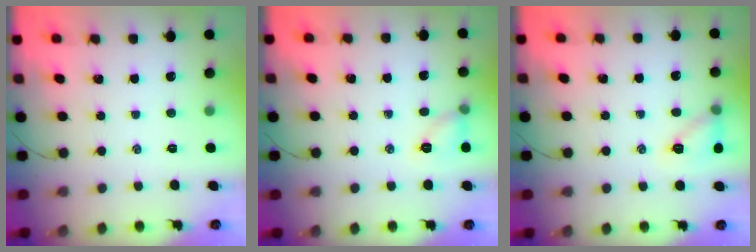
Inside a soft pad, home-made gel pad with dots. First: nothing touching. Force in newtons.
{"total": 6.9, "press": 6.8, "slide": 0.6}
{"total": 9.5, "press": 9.5, "slide": 0.9}